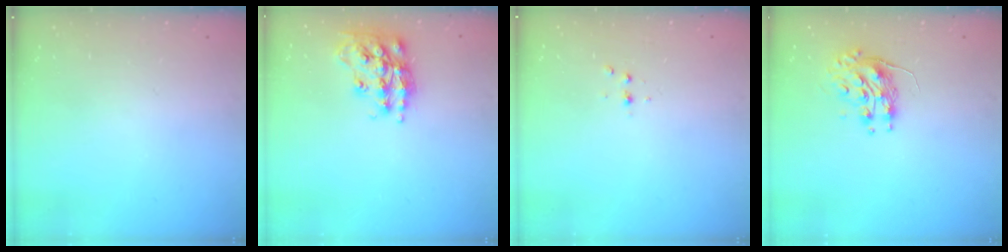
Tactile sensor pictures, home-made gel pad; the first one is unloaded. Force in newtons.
{"total": 17.2, "press": 17.2, "slide": 1.4}
{"total": 2.3, "press": 2.3, "slide": 0.3}
{"total": 8.7, "press": 8.7, "slide": 0.8}